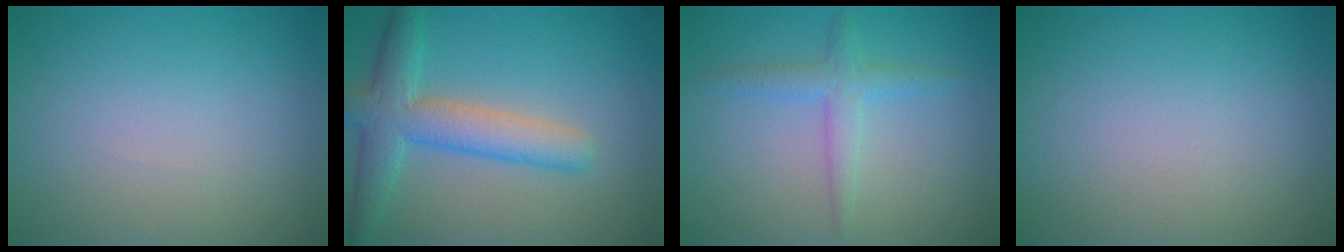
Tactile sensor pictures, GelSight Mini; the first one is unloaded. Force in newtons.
{"total": 5.6, "press": 5.6, "slide": 0.2}
{"total": 2.5, "press": 2.5, "slide": 0.1}
{"total": 0.0}